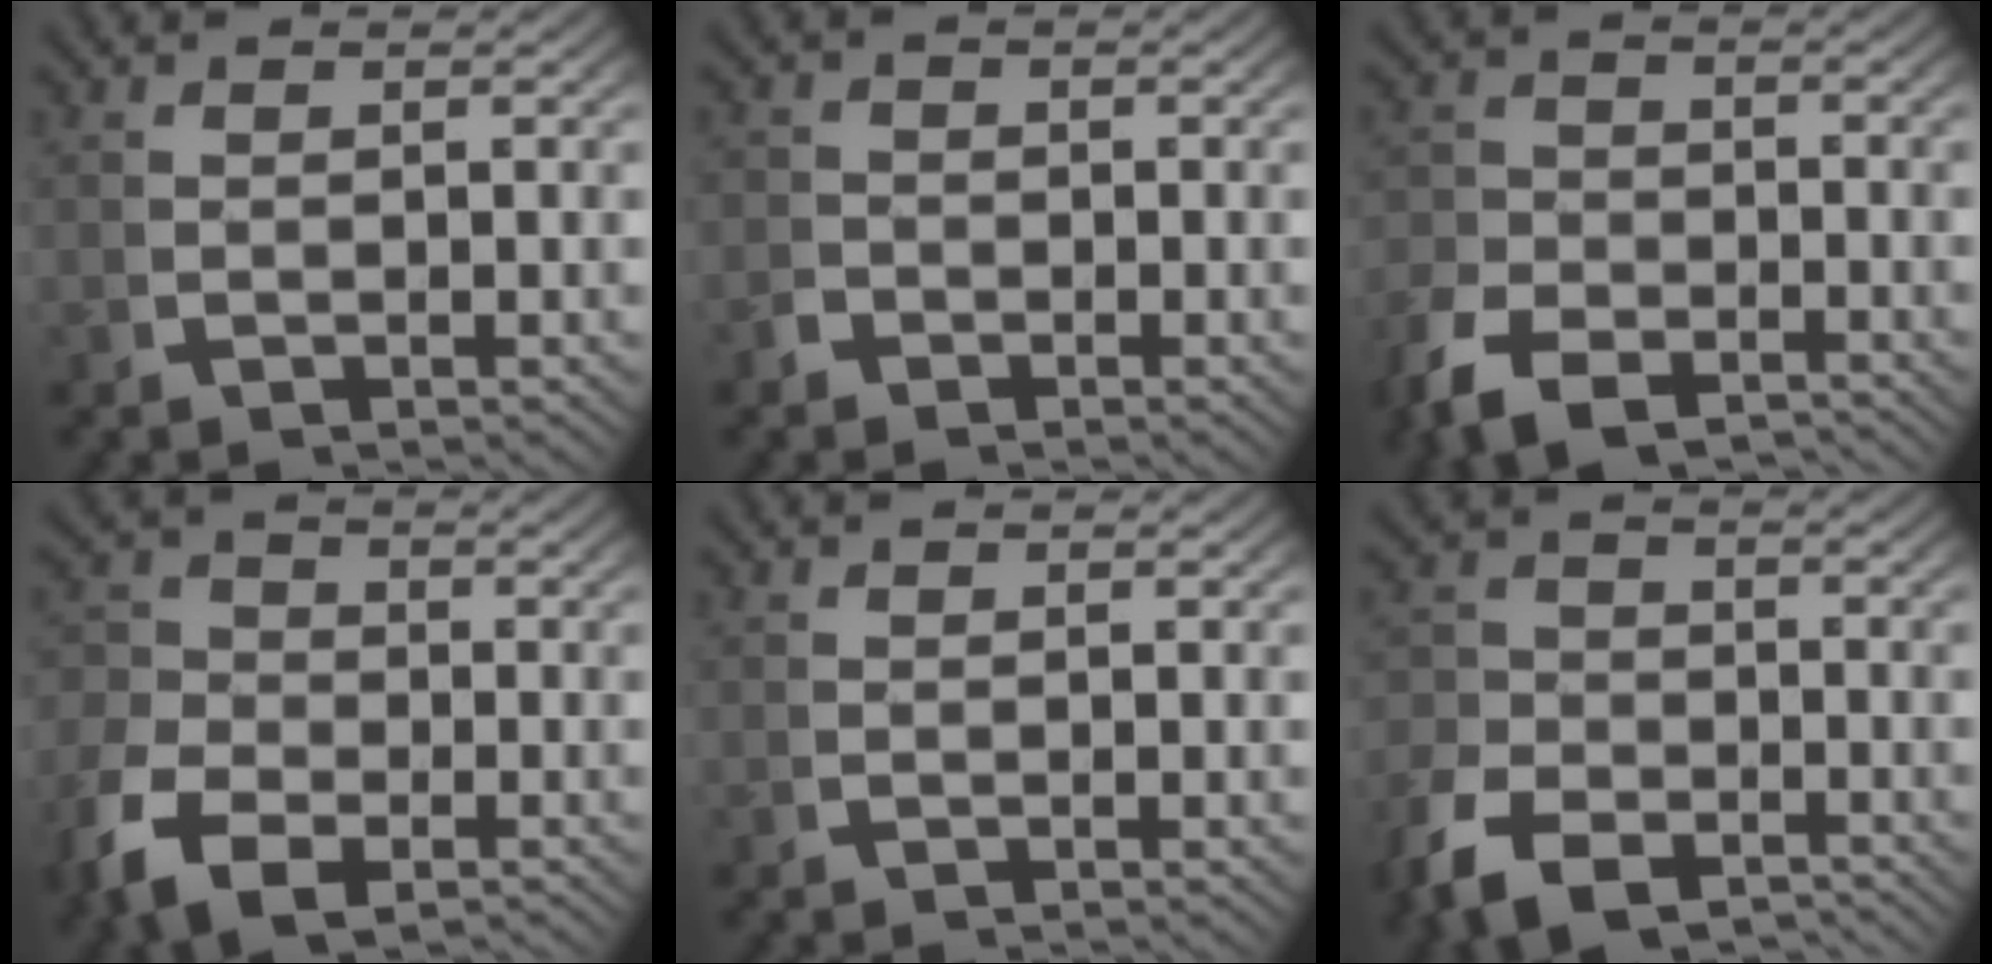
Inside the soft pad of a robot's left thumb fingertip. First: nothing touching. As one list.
[{"total": 1.4, "force": [-0.9, 1.1, 0.0], "torque": [0.008, -0.001, -0.021]}, {"total": 4.6, "force": [-3.6, 2.2, 1.7], "torque": [-0.032, -0.013, -0.062]}, {"total": 6.3, "force": [-2.6, 4.5, 3.7], "torque": [-0.073, -0.019, -0.041]}, {"total": 0.0}, {"total": 5.3, "force": [-3.8, 3.1, 2.1], "torque": [-0.033, -0.015, -0.066]}]